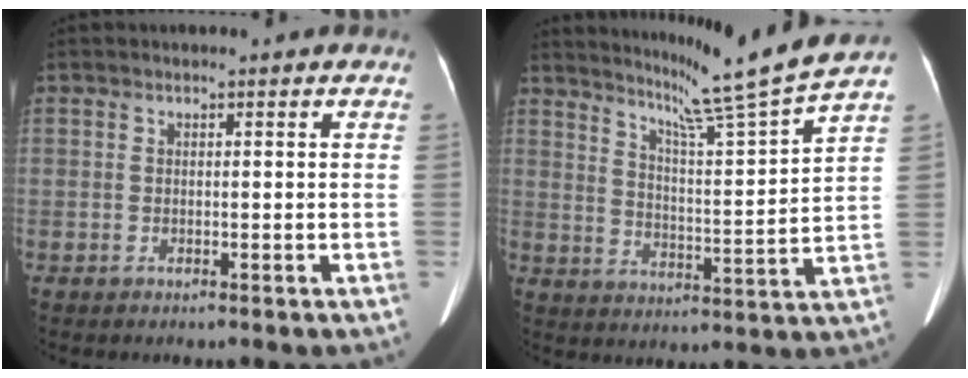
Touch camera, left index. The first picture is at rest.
{"total": 13.7, "force": [12.0, -3.3, 5.6], "torque": [-0.098, -0.047, 0.178]}